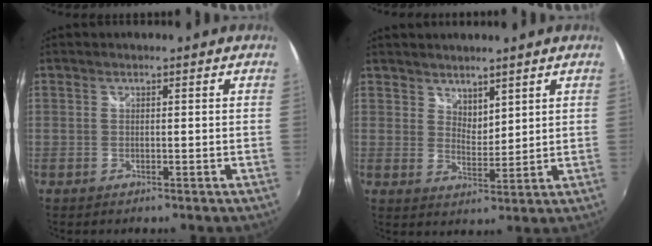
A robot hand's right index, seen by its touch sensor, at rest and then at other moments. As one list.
[{"total": 3.9, "force": [3.1, 1.9, 1.2], "torque": [-0.011, -0.001, 0.057]}]